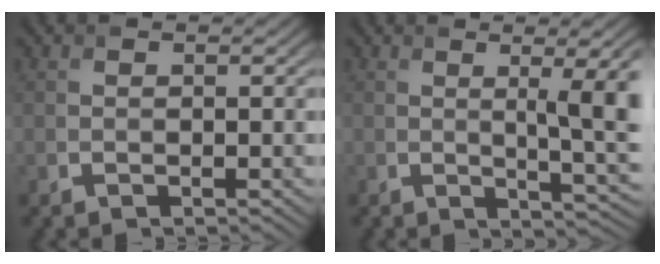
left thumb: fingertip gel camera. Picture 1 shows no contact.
{"total": 7.7, "force": [0.7, 1.7, 7.5], "torque": [-0.099, 0.011, 0.020]}